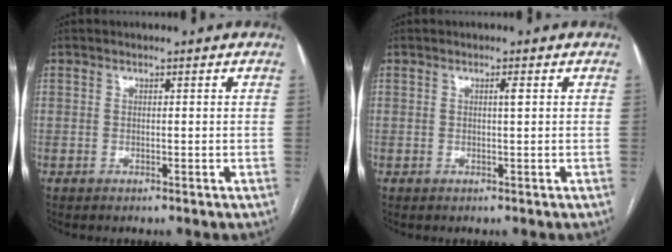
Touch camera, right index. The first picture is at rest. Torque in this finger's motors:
{"motor_torque": [0.00, 0.04, 0.00, 0.01]}